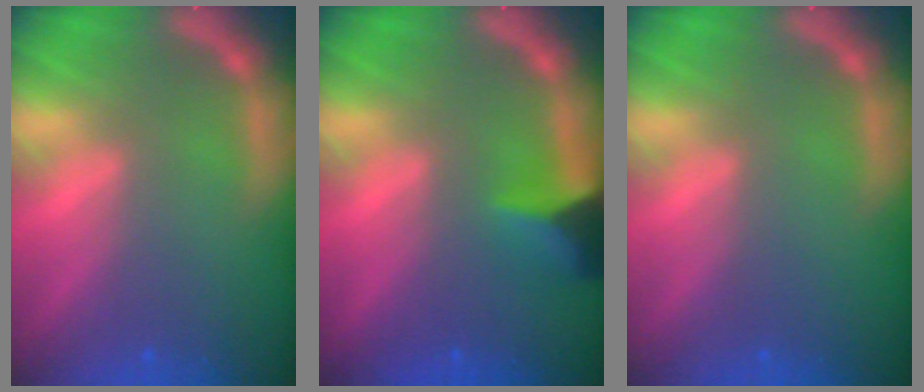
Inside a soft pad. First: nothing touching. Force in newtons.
{"total": 4.0}
{"total": 0.0}